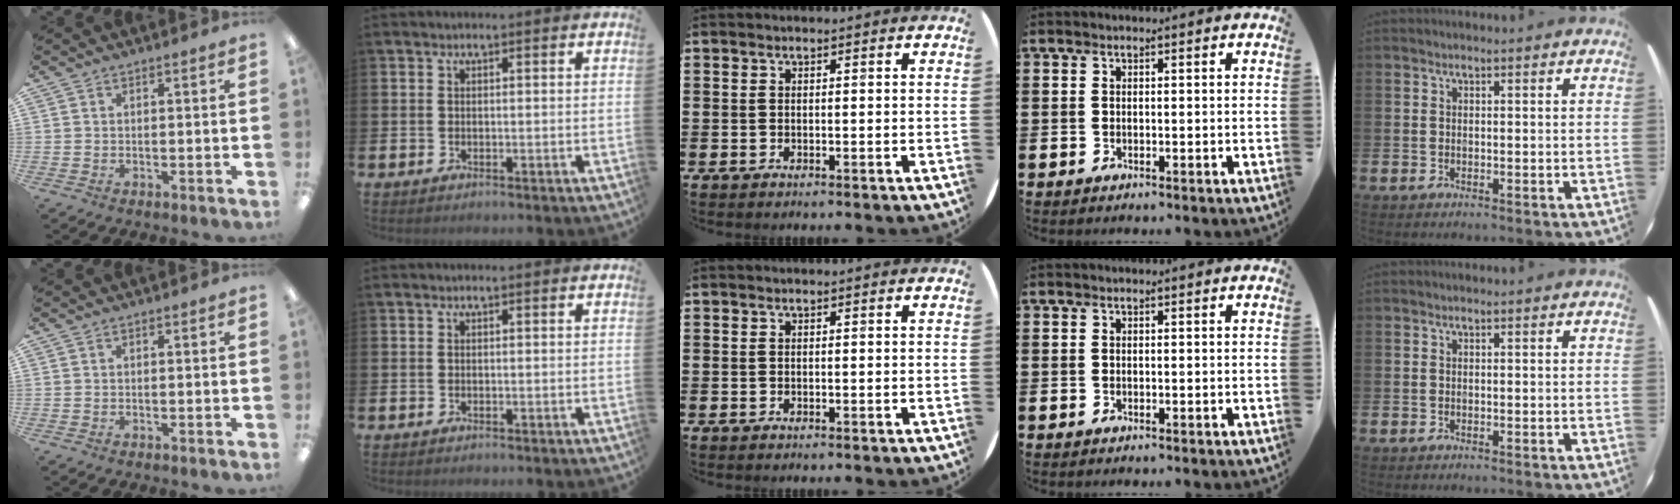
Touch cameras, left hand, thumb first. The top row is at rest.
{}